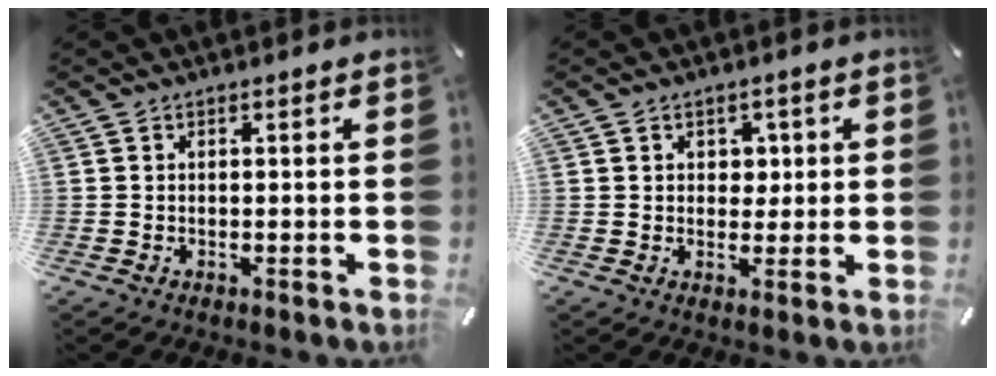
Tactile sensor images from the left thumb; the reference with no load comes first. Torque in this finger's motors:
{"motor_torque": [0.42, 0.28, 0.15, -0.11, 0.10]}